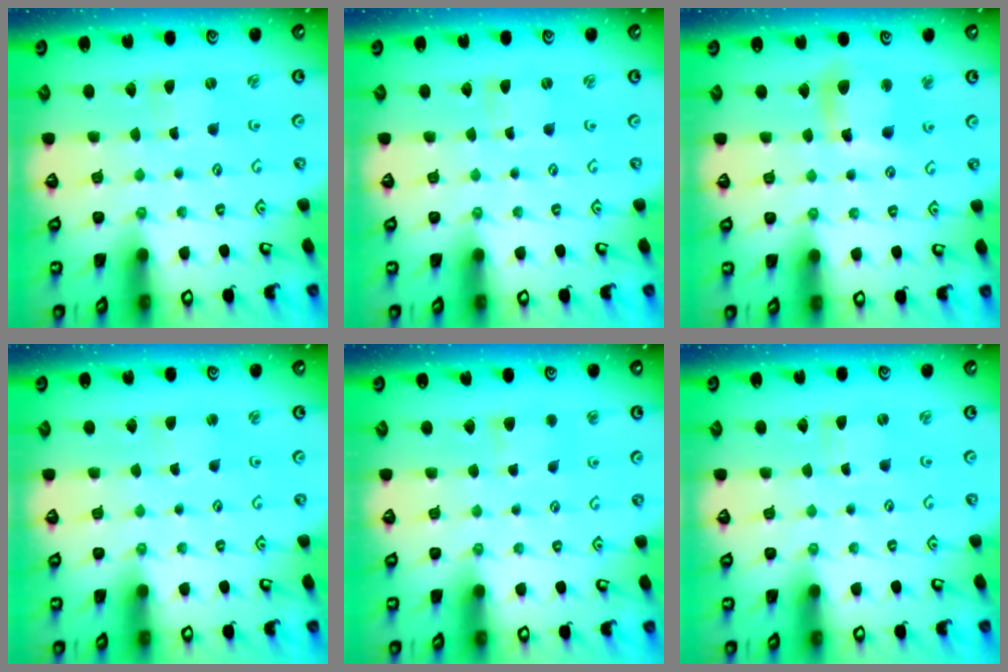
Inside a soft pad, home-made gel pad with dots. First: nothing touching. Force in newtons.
{"total": 0.0}
{"total": 9.5, "press": 9.4, "slide": 1.2}
{"total": 1.6, "press": 1.6, "slide": 0.2}
{"total": 3.5, "press": 3.5, "slide": 0.4}
{"total": 0.0}